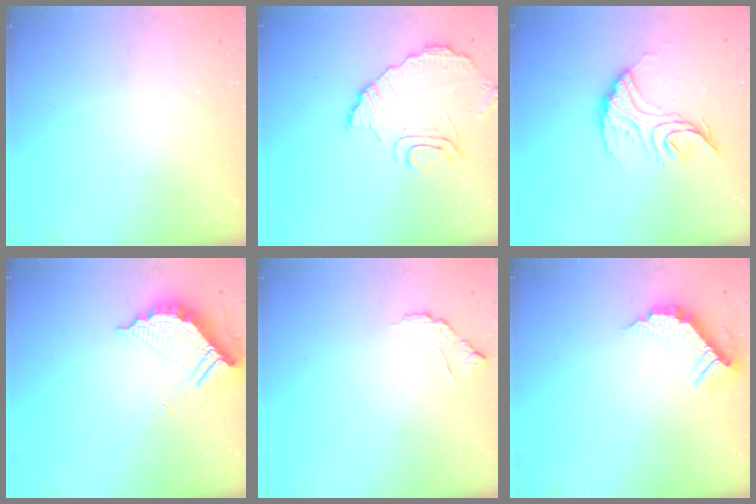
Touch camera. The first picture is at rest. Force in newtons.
{"total": 10.5, "press": 10.5, "slide": 0.6}
{"total": 14.3, "press": 14.2, "slide": 1.1}
{"total": 11.0, "press": 11.0, "slide": 0.9}
{"total": 6.3, "press": 6.2, "slide": 0.6}
{"total": 11.5, "press": 11.5, "slide": 0.6}